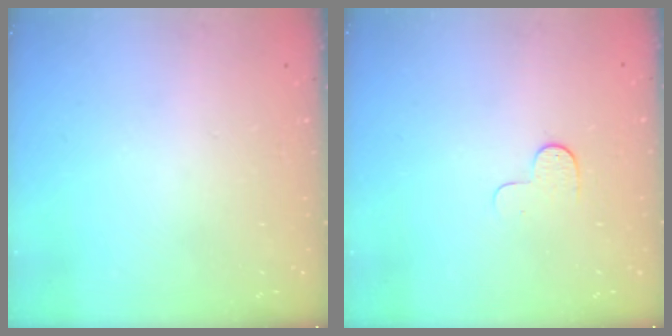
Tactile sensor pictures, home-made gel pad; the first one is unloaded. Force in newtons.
{"total": 3.9, "press": 3.9, "slide": 0.3}